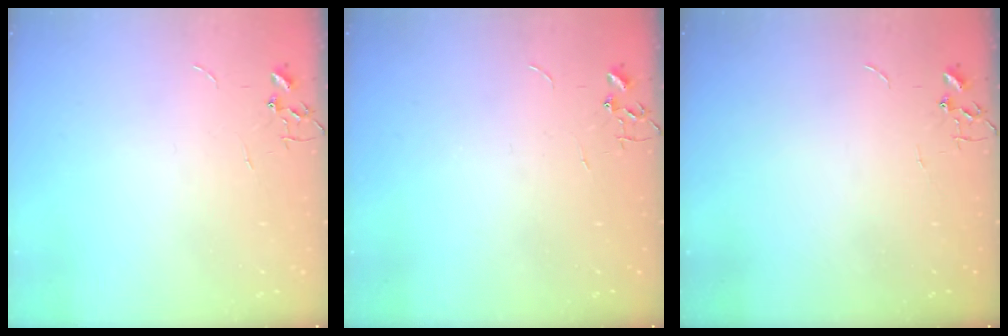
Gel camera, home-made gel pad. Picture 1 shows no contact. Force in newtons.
{"total": 0.0}
{"total": 0.0}